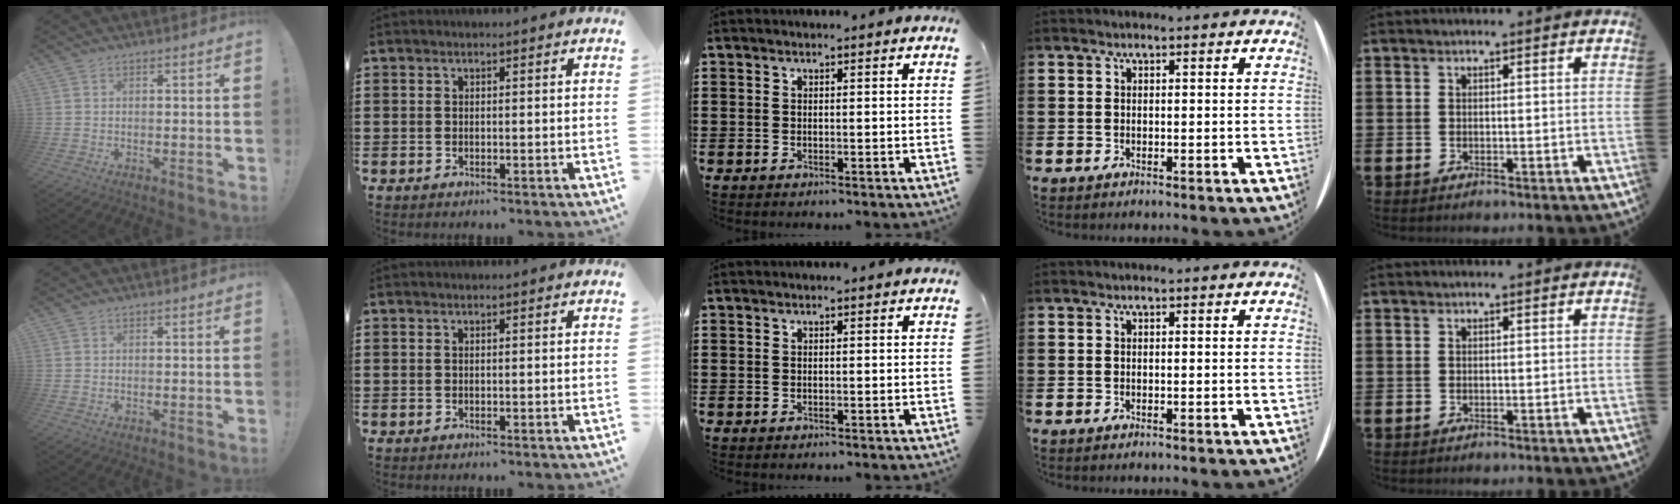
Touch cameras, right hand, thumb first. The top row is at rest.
{}